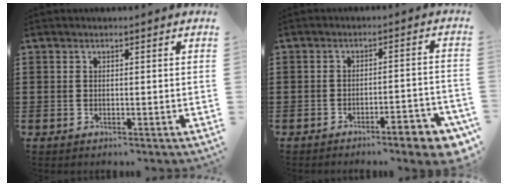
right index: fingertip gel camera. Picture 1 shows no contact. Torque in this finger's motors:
{"motor_torque": [1.52, -0.62, 0.55, 0.11]}